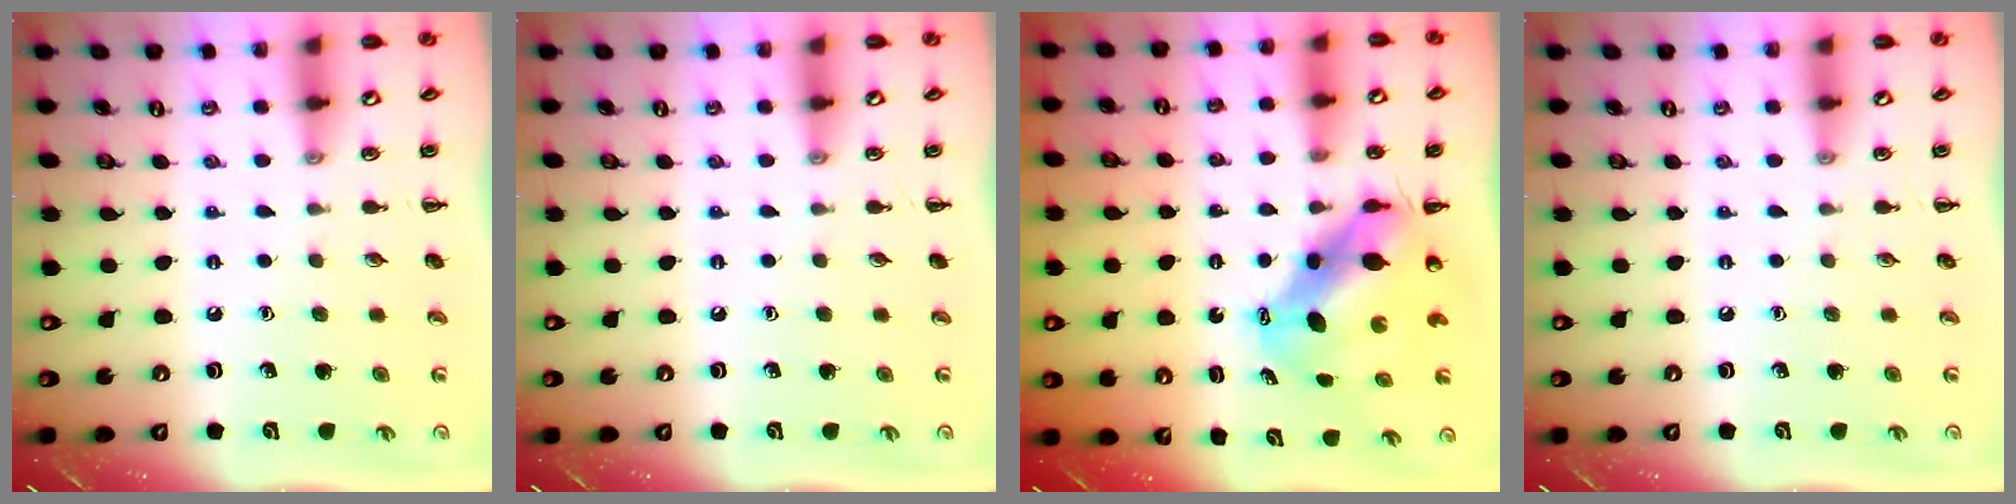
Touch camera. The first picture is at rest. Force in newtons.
{"total": 0.0}
{"total": 7.8, "press": 7.6, "slide": 1.9}
{"total": 0.0}